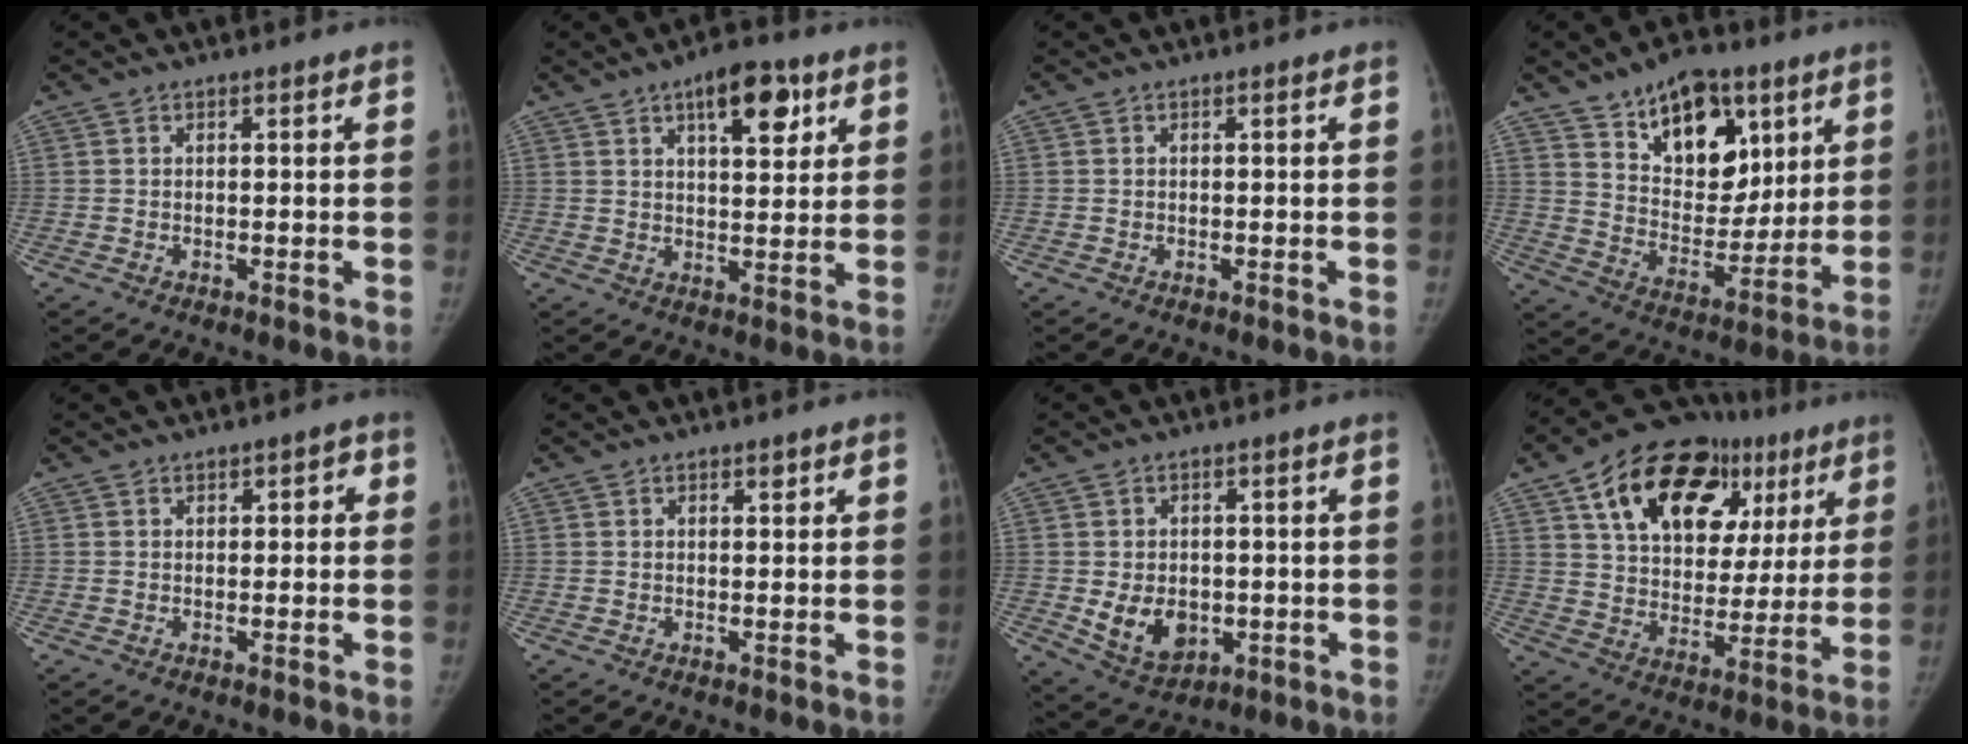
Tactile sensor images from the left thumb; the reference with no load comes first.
{"total": 10.1, "force": [5.1, 4.4, 7.5], "torque": [-0.084, -0.020, 0.075]}
{"total": 0.0}
{"total": 18.9, "force": [9.8, 11.4, 11.4], "torque": [-0.121, -0.054, 0.166]}
{"total": 1.9, "force": [0.6, 1.4, 1.2], "torque": [0.003, 0.003, 0.002]}
{"total": 0.9, "force": [0.6, 0.5, 0.5], "torque": [-0.002, -0.004, 0.008]}
{"total": 8.2, "force": [-1.2, 6.2, 5.3], "torque": [-0.063, -0.007, -0.001]}
{"total": 25.4, "force": [11.8, 16.0, 15.8], "torque": [-0.197, 0.013, 0.188]}